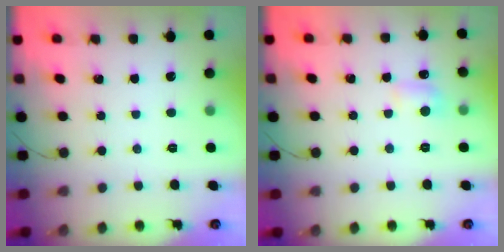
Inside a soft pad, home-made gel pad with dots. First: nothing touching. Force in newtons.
{"total": 6.8, "press": 6.6, "slide": 1.7}